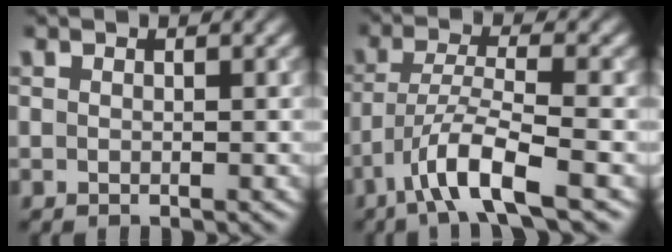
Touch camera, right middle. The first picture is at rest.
{"total": 5.7, "force": [-3.3, 0.9, 4.5], "torque": [-0.079, 0.004, -0.069]}